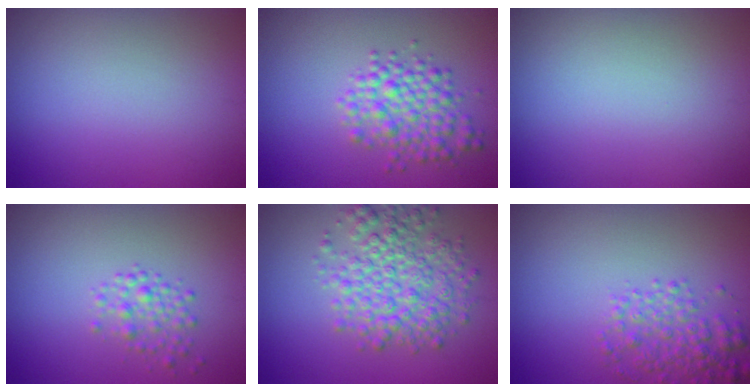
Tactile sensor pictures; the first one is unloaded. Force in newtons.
{"total": 4.3, "press": 4.3, "slide": 0.1}
{"total": 0.0}
{"total": 1.9, "press": 1.9, "slide": 0.1}
{"total": 6.0, "press": 6.0, "slide": 0.2}
{"total": 3.3, "press": 3.3, "slide": 0.1}